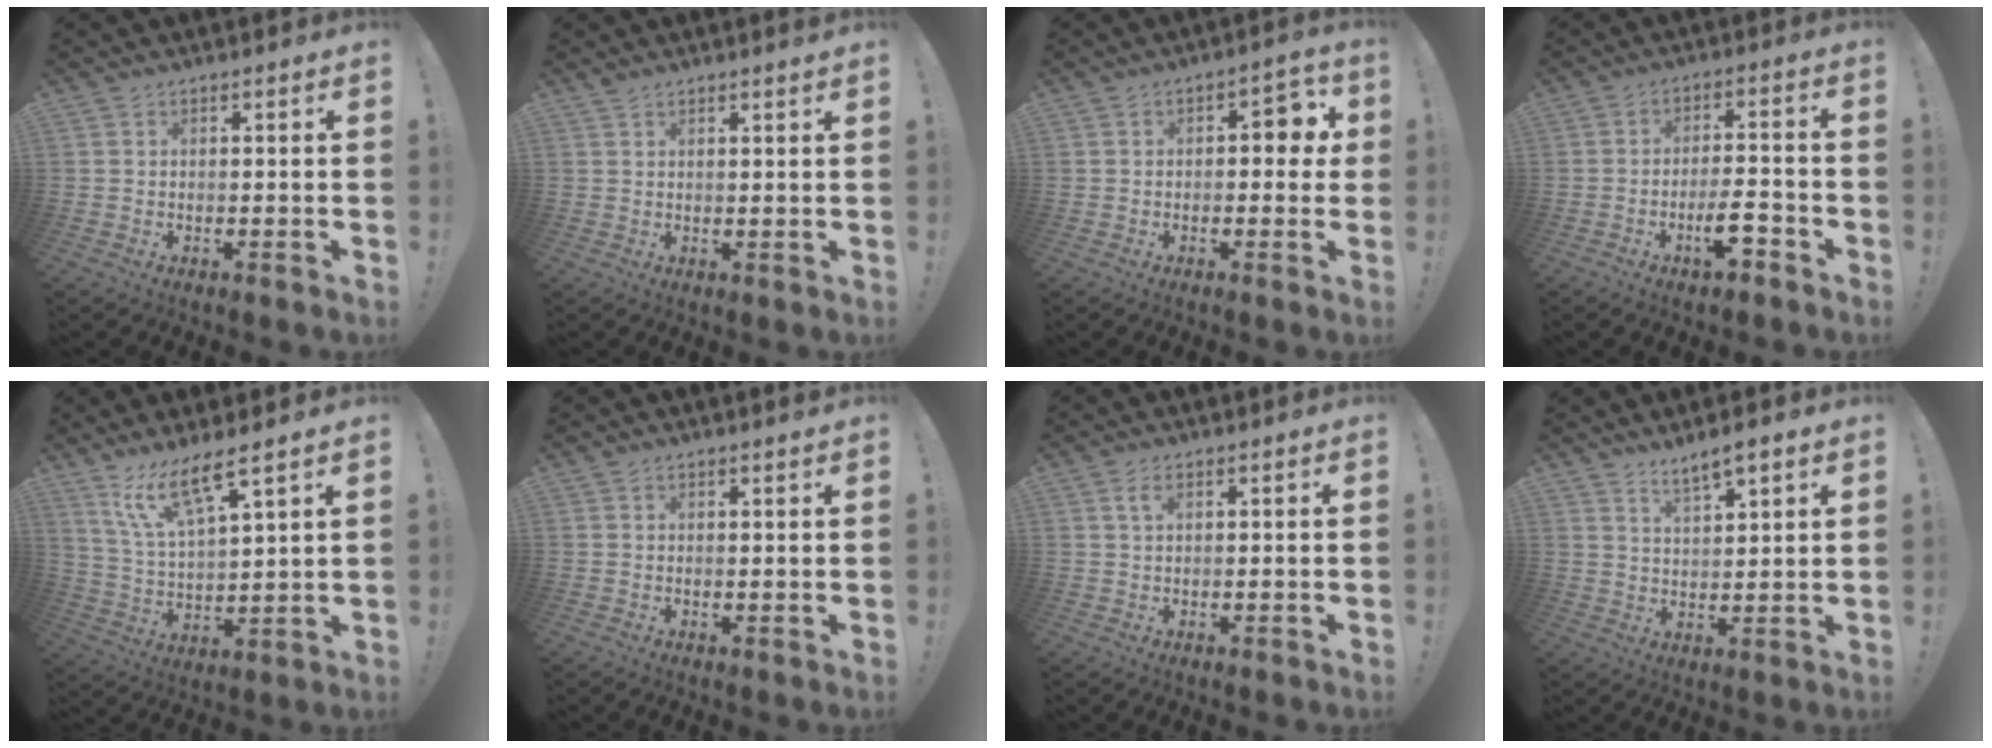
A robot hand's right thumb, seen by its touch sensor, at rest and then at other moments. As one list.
[{"total": 1.6, "force": [1.4, -0.3, 0.8], "torque": [-0.011, -0.009, 0.025]}, {"total": 6.0, "force": [0.5, 3.5, 4.9], "torque": [-0.051, 0.000, 0.002]}, {"total": 8.7, "force": [-4.8, 2.3, 6.9], "torque": [-0.122, 0.022, -0.082]}, {"total": 12.3, "force": [9.1, 2.5, 7.8], "torque": [-0.149, -0.051, 0.161]}, {"total": 1.1, "force": [0.9, -0.2, 0.6], "torque": [0.000, -0.006, 0.013]}, {"total": 2.5, "force": [1.3, 1.3, 1.8], "torque": [-0.035, 0.002, 0.023]}, {"total": 5.8, "force": [4.8, 1.2, 3.0], "torque": [-0.046, -0.028, 0.083]}]